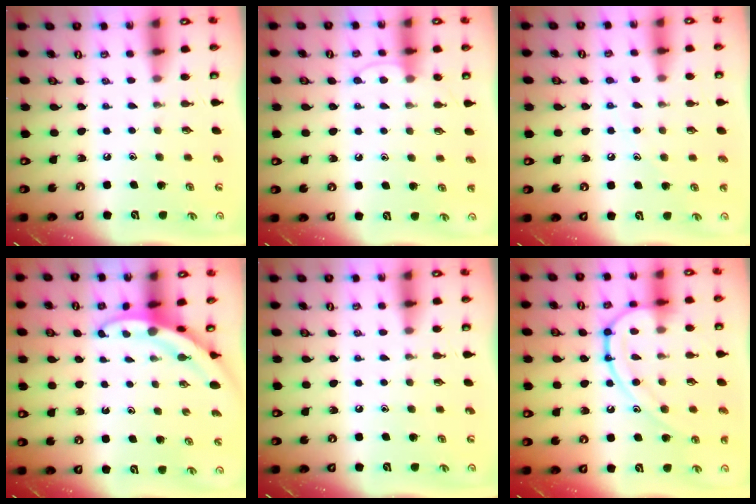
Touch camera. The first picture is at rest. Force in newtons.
{"total": 7.3, "press": 7.2, "slide": 0.7}
{"total": 7.4, "press": 7.4, "slide": 0.2}
{"total": 3.3, "press": 3.3, "slide": 0.2}
{"total": 0.0}
{"total": 13.6, "press": 13.5, "slide": 1.2}